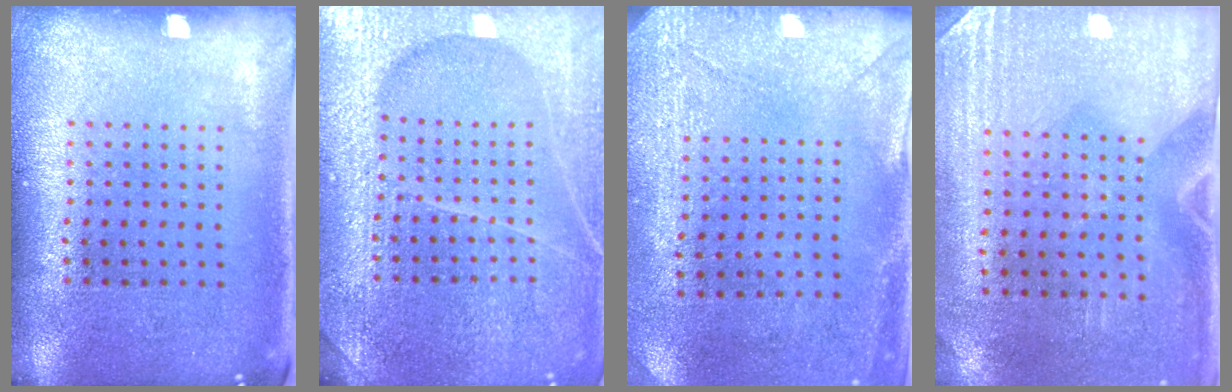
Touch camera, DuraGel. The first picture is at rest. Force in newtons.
{"total": 6.4, "press": 6.3, "slide": 0.7}
{"total": 2.9, "press": 2.3, "slide": 1.8}
{"total": 2.9, "press": 2.5, "slide": 1.4}